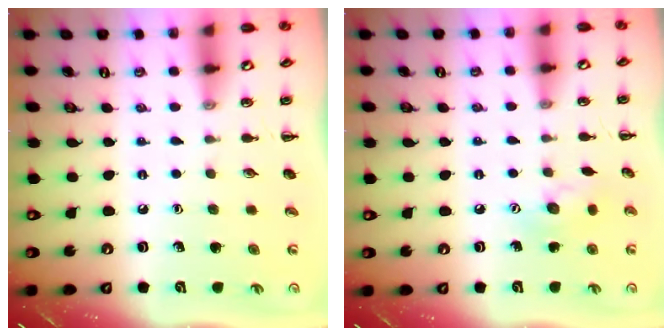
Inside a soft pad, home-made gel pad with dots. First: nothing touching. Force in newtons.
{"total": 7.8, "press": 7.7, "slide": 1.1}